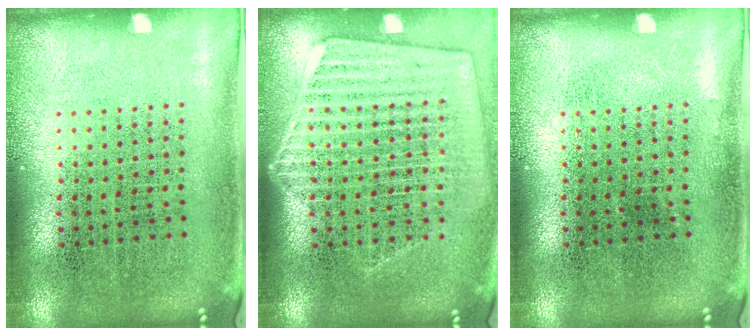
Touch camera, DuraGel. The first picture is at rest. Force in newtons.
{"total": 1.7, "press": 1.6, "slide": 0.7}
{"total": 0.0}